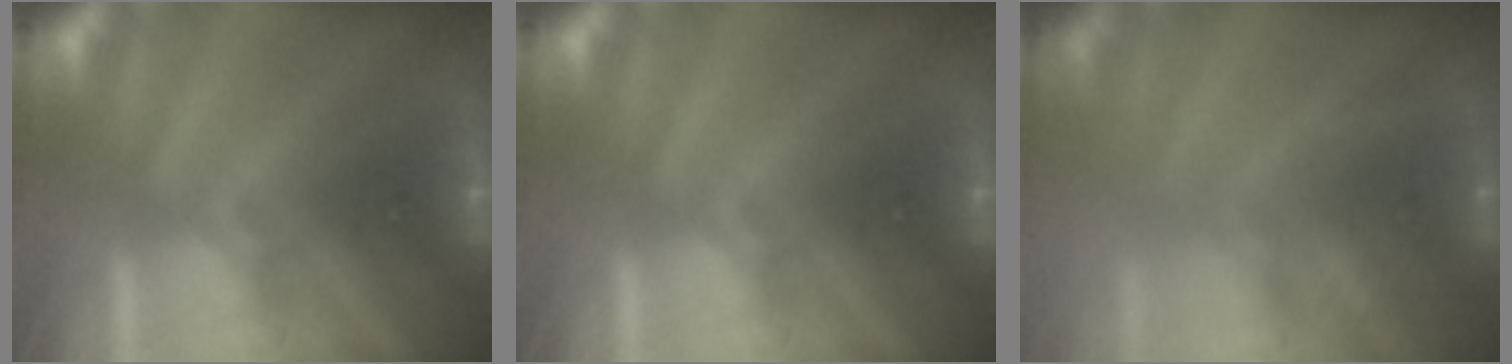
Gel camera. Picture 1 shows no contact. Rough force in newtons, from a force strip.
{"total": 0.0}
{"total": 2.5}